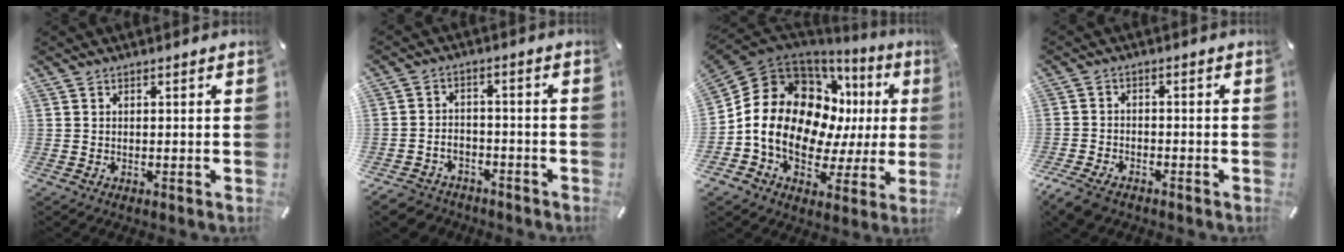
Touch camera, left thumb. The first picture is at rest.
{"total": 5.1, "force": [-3.4, 3.6, 1.3], "torque": [-0.037, 0.011, -0.069]}
{"total": 19.8, "force": [1.8, 15.2, 12.5], "torque": [-0.221, -0.017, 0.045]}
{"total": 4.9, "force": [-3.7, 2.4, 2.2], "torque": [-0.059, 0.011, -0.074]}